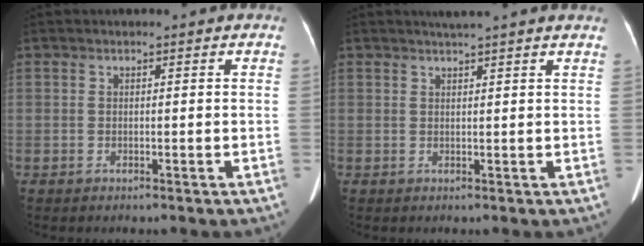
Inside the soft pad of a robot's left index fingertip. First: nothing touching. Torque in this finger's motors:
{"motor_torque": [0.21, -0.42, -0.01, 0.03]}